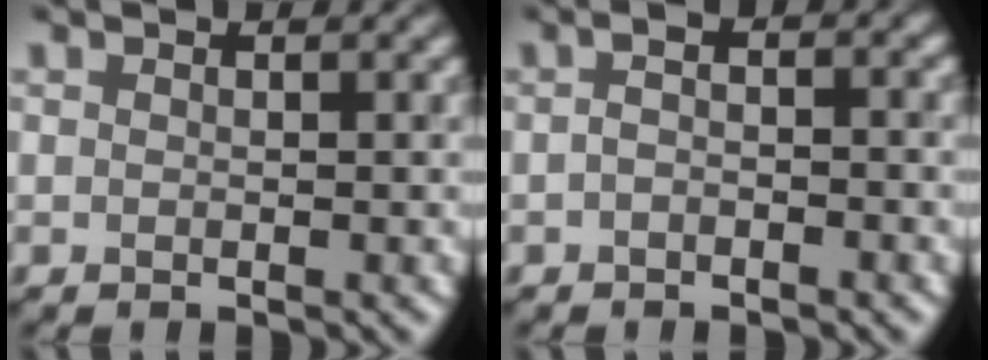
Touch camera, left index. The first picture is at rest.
{"total": 1.6, "force": [-0.5, 0.5, 1.4], "torque": [-0.028, 0.001, -0.015]}